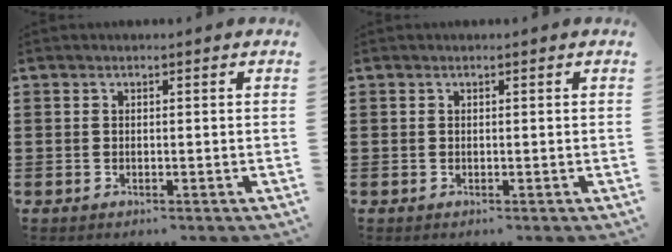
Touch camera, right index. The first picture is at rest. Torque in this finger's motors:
{"motor_torque": [0.05, 1.03, 0.01, 0.00]}